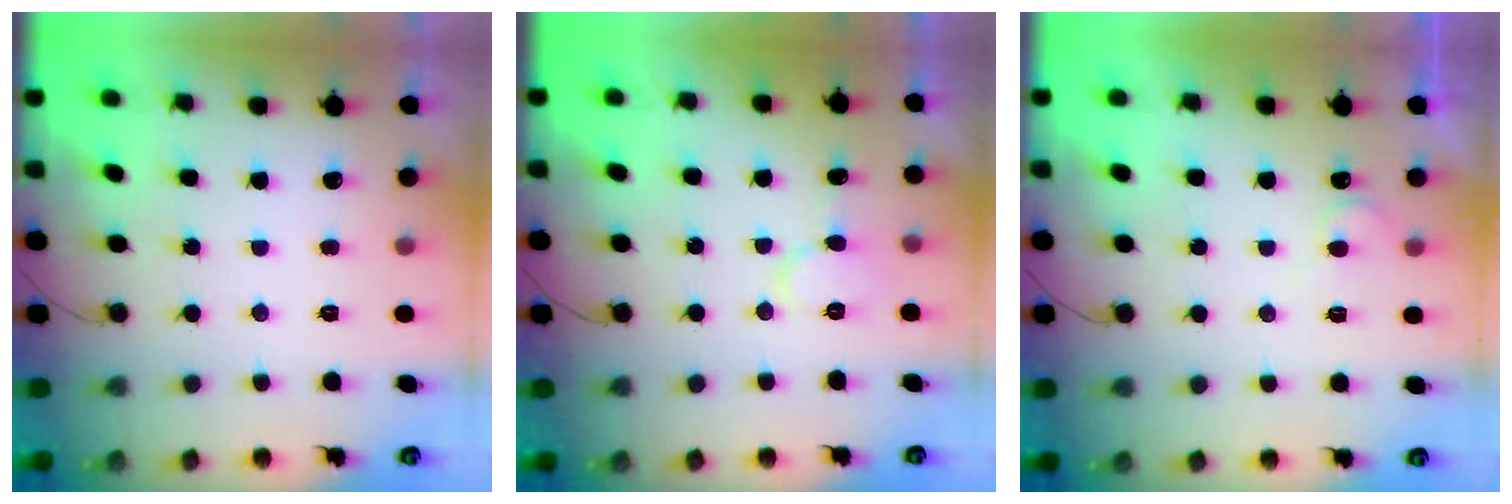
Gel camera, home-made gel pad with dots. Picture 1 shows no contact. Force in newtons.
{"total": 6.4, "press": 6.4, "slide": 0.6}
{"total": 4.2, "press": 4.2, "slide": 0.4}